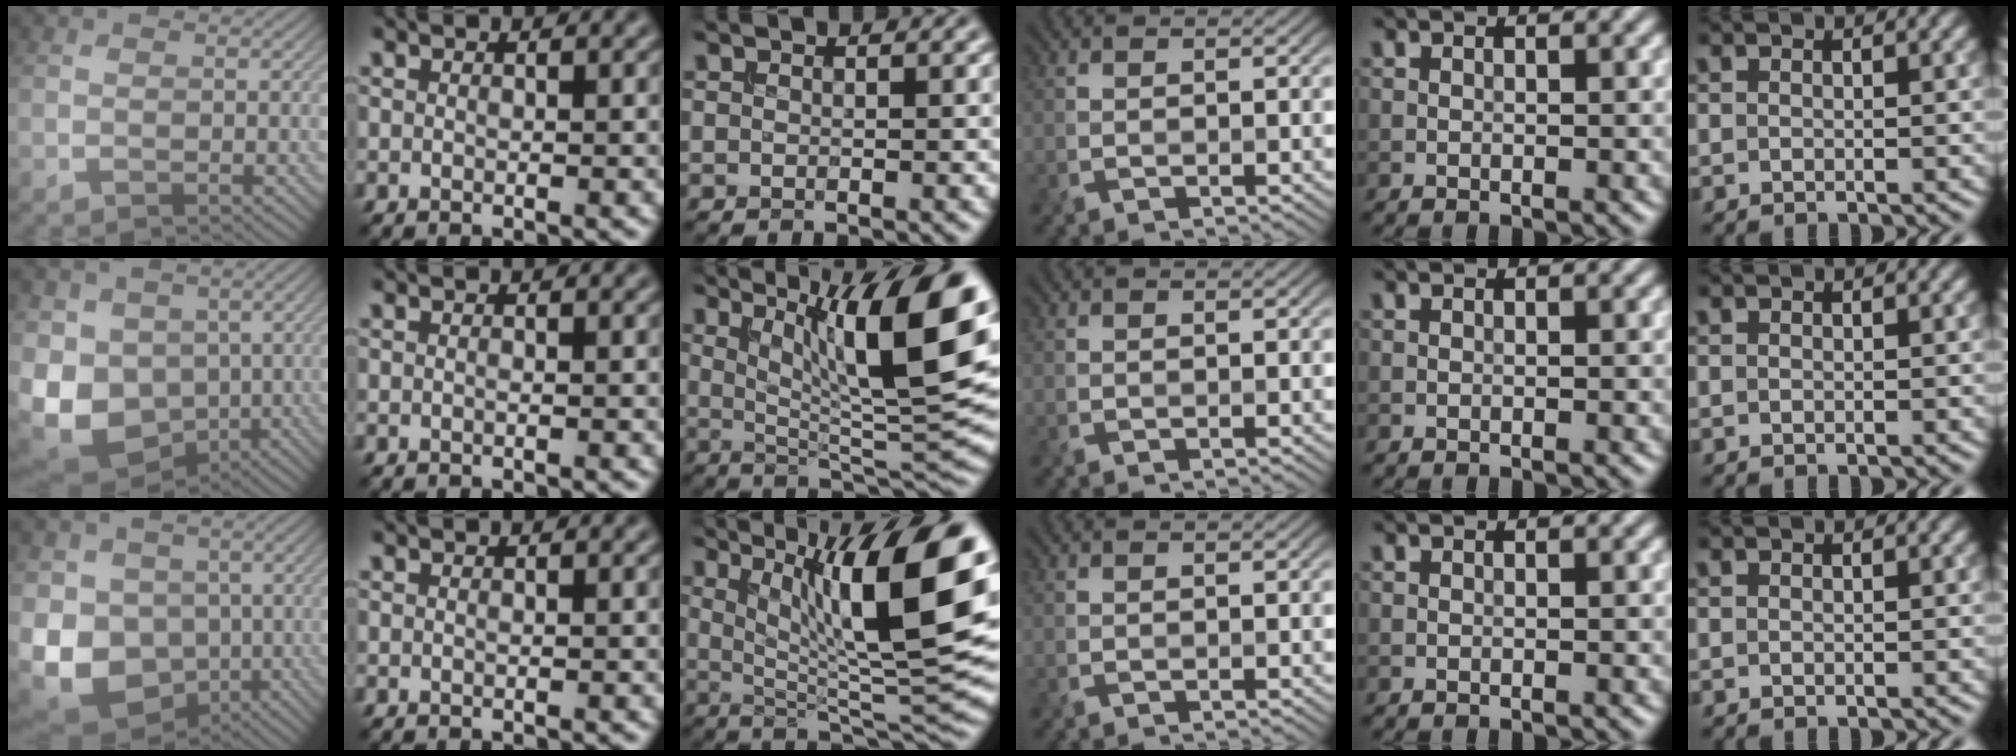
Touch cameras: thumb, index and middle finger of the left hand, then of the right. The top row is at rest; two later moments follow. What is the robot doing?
{"motion": "insert", "object": "file holder"}